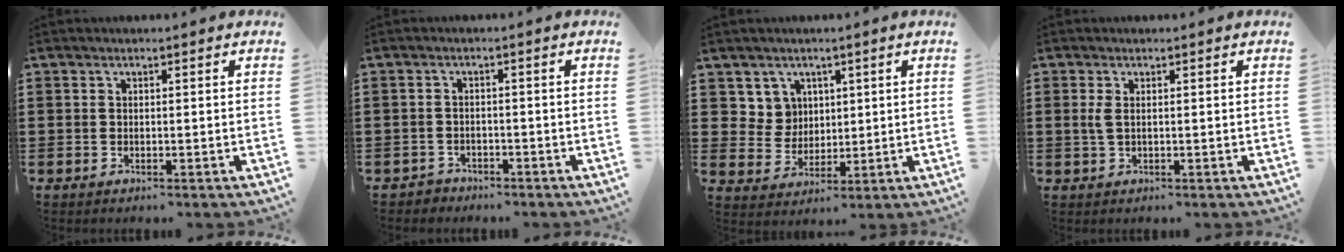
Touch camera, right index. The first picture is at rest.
{"total": 1.6, "force": [-1.5, 0.5, -0.1], "torque": [-0.005, 0.002, -0.035]}
{"total": 5.3, "force": [2.3, 4.7, 1.0], "torque": [-0.036, 0.008, 0.042]}
{"total": 1.8, "force": [0.4, 0.6, 1.7], "torque": [-0.042, 0.000, 0.004]}